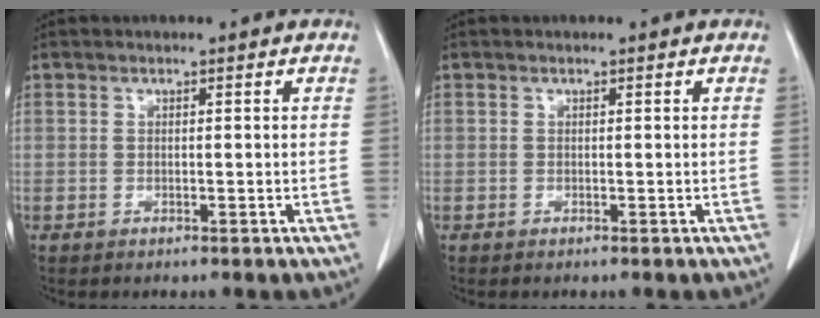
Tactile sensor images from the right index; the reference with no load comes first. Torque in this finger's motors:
{"motor_torque": [0.03, -0.02, -0.01, 0.02]}